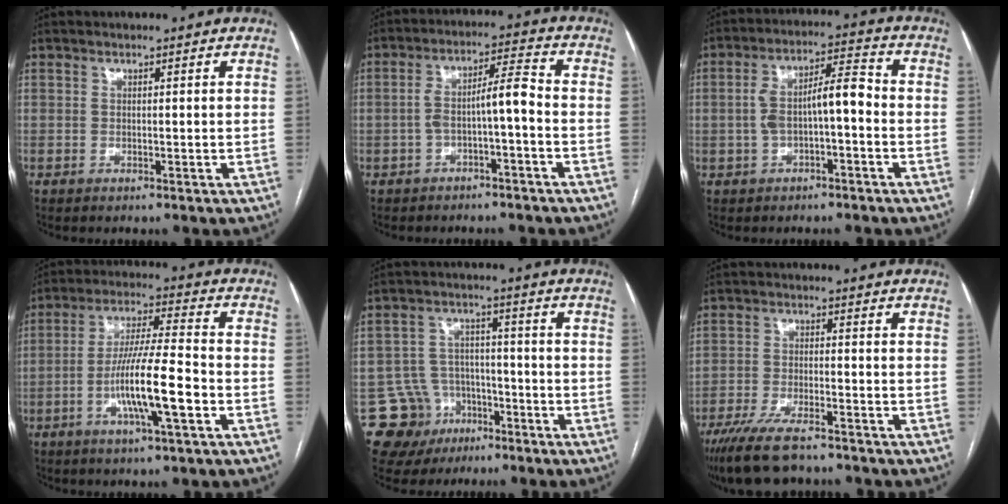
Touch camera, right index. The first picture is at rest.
{"total": 6.4, "force": [-1.8, 0.9, 6.1], "torque": [-0.108, 0.035, -0.028]}
{"total": 8.3, "force": [-1.1, 2.4, 7.9], "torque": [-0.145, 0.037, -0.015]}
{"total": 11.9, "force": [-3.9, 0.7, 11.3], "torque": [-0.207, -0.002, -0.071]}
{"total": 9.9, "force": [-4.8, 8.6, 1.1], "torque": [-0.025, 0.035, -0.062]}
{"total": 10.9, "force": [-8.7, 2.4, 6.2], "torque": [-0.109, -0.025, -0.144]}